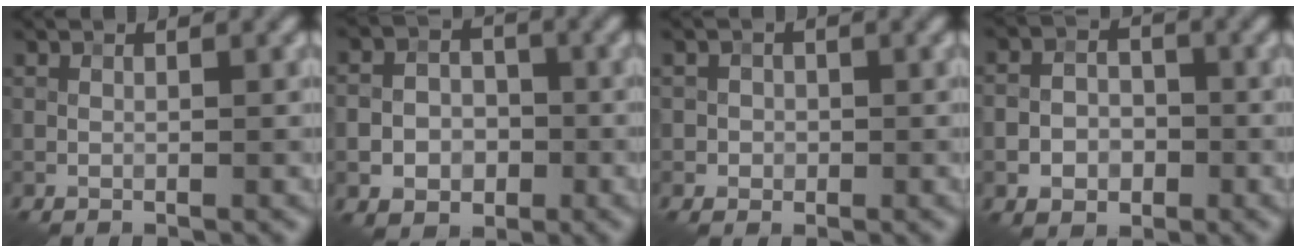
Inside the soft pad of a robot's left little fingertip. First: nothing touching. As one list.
[{"total": 5.1, "force": [-1.5, 4.3, 2.4], "torque": [-0.032, -0.009, -0.037]}, {"total": 1.2, "force": [-0.2, 1.2, 0.2], "torque": [0.007, -0.003, -0.001]}, {"total": 4.1, "force": [-1.4, 3.3, 2.1], "torque": [-0.028, -0.004, -0.032]}]